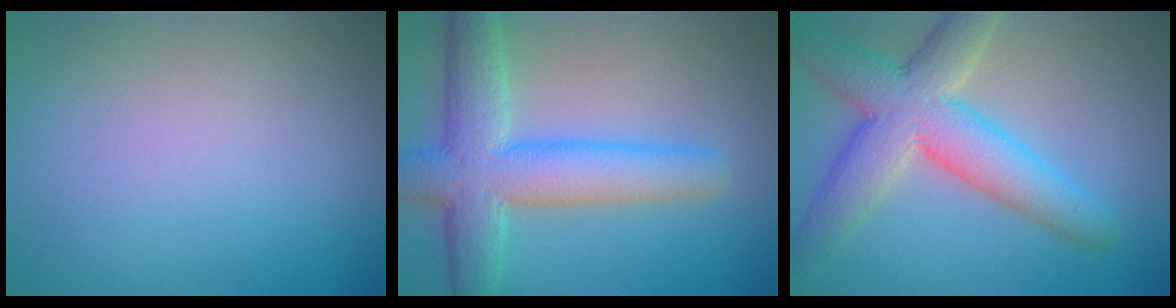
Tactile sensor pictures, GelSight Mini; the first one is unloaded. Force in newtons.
{"total": 7.7, "press": 7.7, "slide": 0.3}
{"total": 8.0, "press": 8.0, "slide": 0.4}